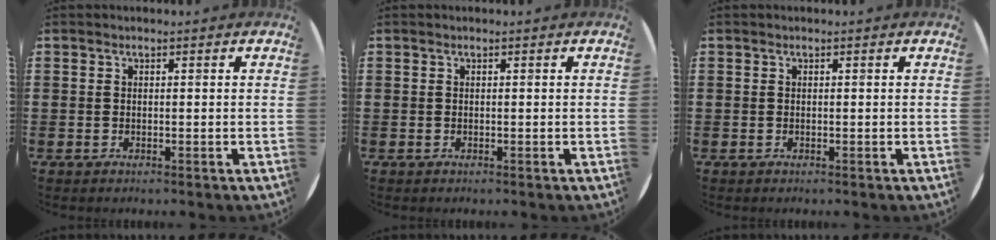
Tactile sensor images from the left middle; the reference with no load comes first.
{"total": 0.0}
{"total": 0.0}